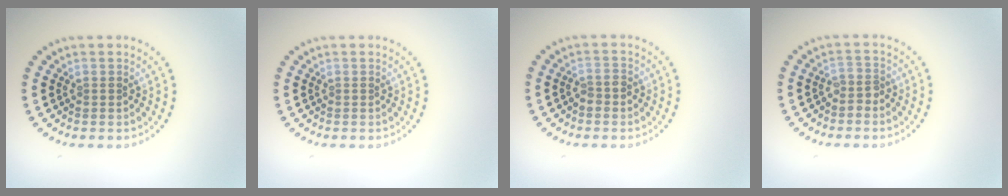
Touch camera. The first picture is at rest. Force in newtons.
{"total": 0.0}
{"total": 1.4, "press": 1.2, "slide": 0.6}
{"total": 1.4, "press": 1.1, "slide": 0.8}